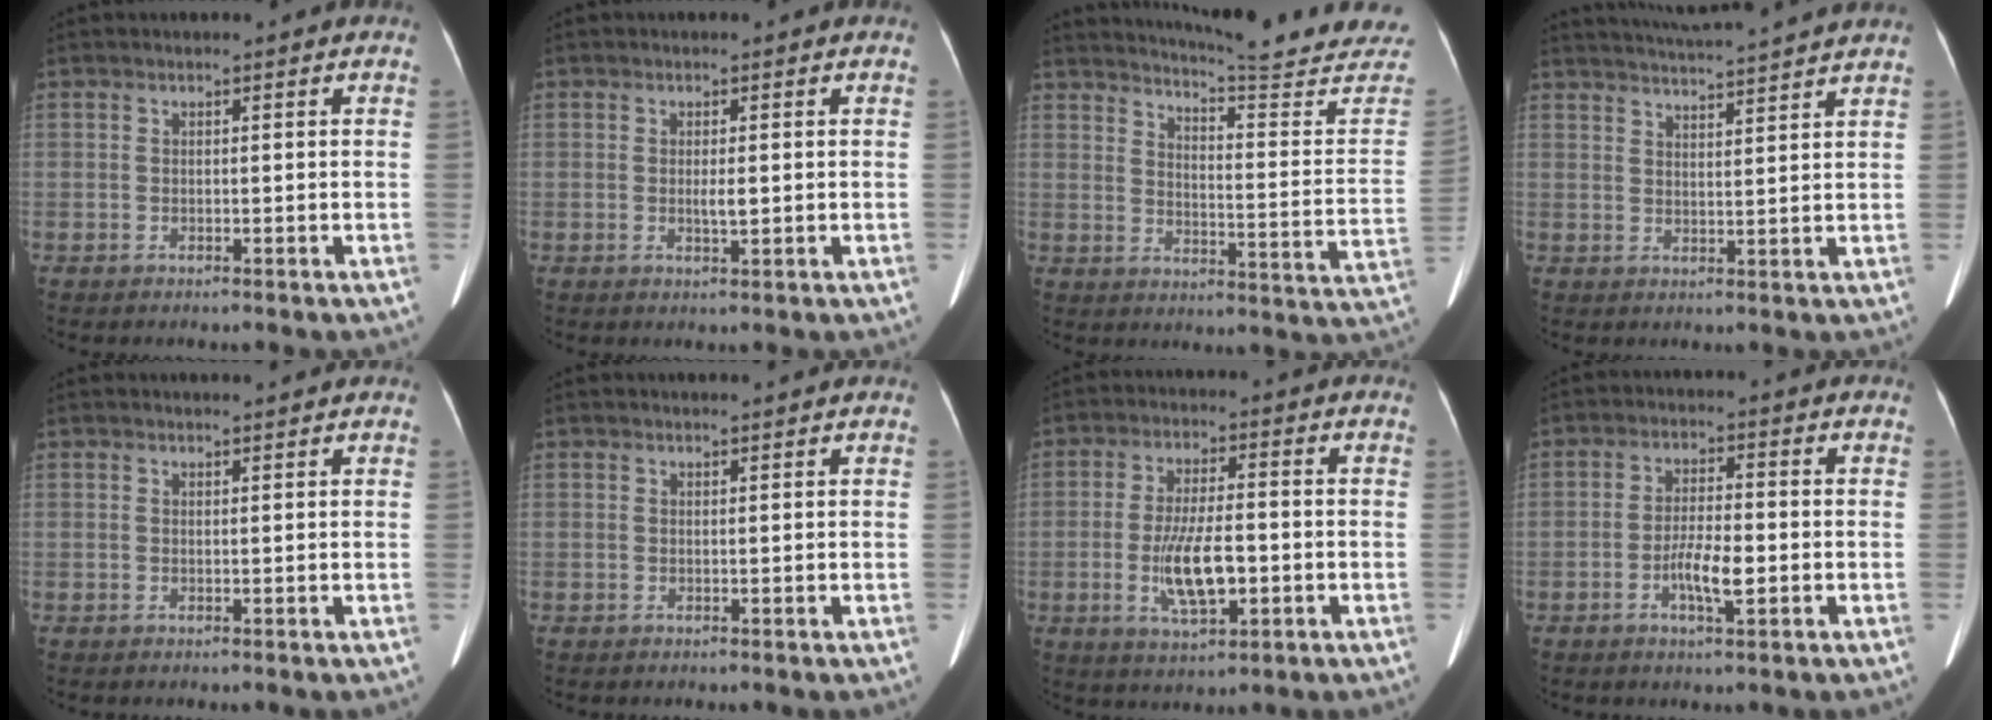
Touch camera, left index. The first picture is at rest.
{"total": 1.7, "force": [-0.2, 0.4, 1.7], "torque": [-0.033, -0.005, -0.004]}
{"total": 23.1, "force": [22.0, 0.0, 7.0], "torque": [-0.101, -0.124, 0.257]}
{"total": 12.6, "force": [11.7, -0.9, 4.5], "torque": [-0.082, 0.007, 0.156]}
{"total": 1.4, "force": [1.4, 0.0, 0.3], "torque": [-0.007, 0.004, 0.018]}
{"total": 1.0, "force": [0.9, 0.0, 0.2], "torque": [-0.007, 0.004, 0.012]}
{"total": 8.8, "force": [-2.1, 2.7, 8.1], "torque": [-0.160, -0.006, -0.035]}
{"total": 5.3, "force": [-1.8, 1.2, 4.8], "torque": [-0.093, -0.004, -0.034]}